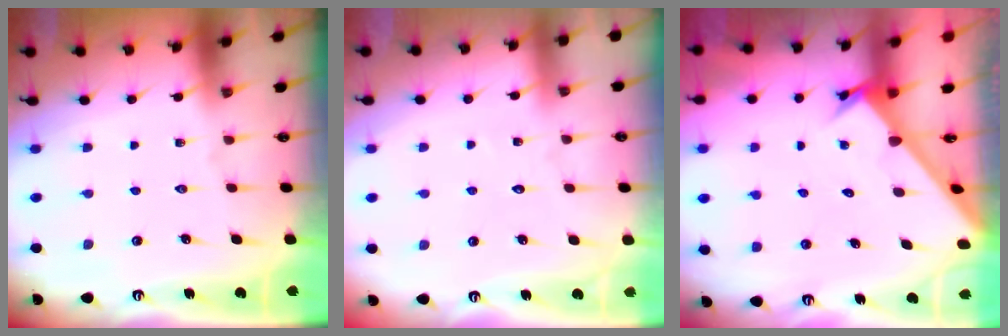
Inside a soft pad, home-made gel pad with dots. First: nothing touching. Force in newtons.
{"total": 2.2, "press": 2.2, "slide": 0.2}
{"total": 2.3, "press": 2.3, "slide": 0.1}